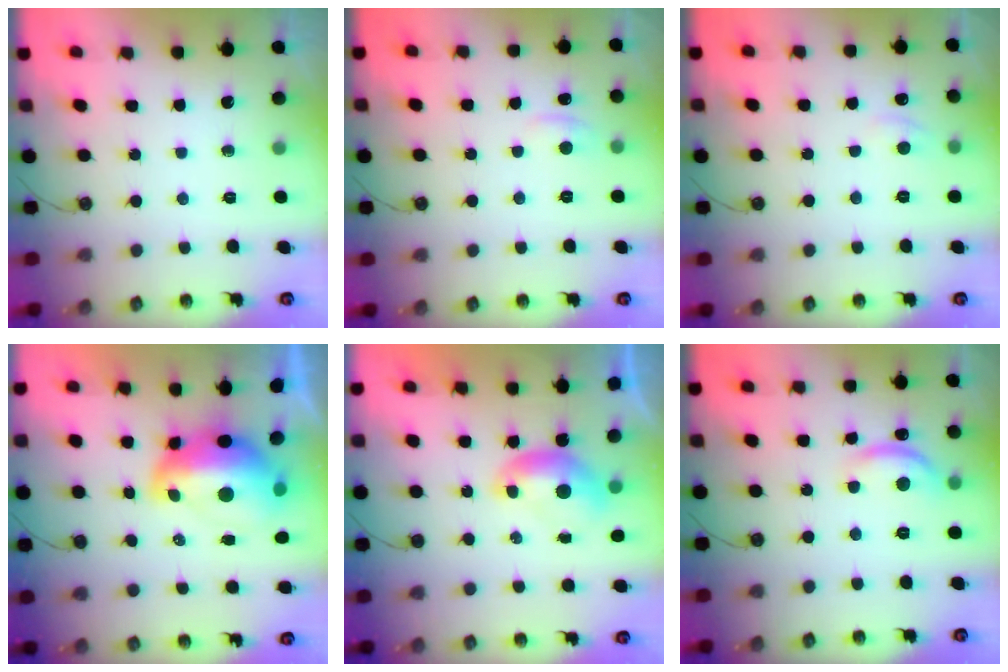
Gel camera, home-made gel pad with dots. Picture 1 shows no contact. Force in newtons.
{"total": 0.9, "press": 0.5, "slide": 0.7}
{"total": 1.7, "press": 1.6, "slide": 0.5}
{"total": 8.2, "press": 8.1, "slide": 1.4}
{"total": 0.0}
{"total": 4.4, "press": 4.3, "slide": 0.7}